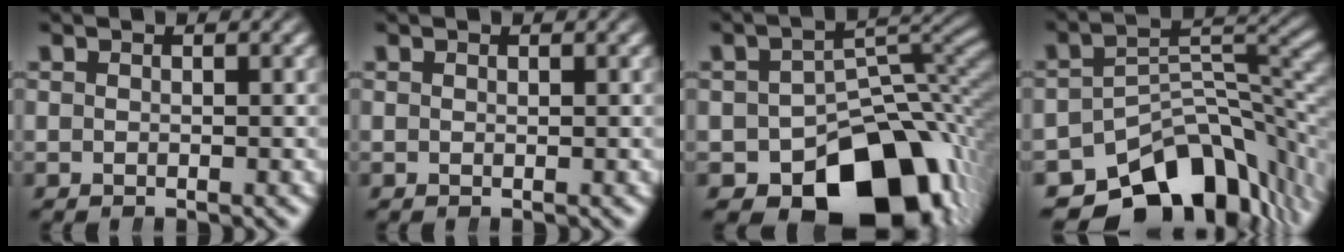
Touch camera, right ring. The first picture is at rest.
{"total": 0.0}
{"total": 16.3, "force": [-7.6, 9.3, 11.1], "torque": [-0.149, -0.046, -0.092]}
{"total": 14.7, "force": [-8.9, 7.4, 9.0], "torque": [-0.104, -0.024, -0.121]}